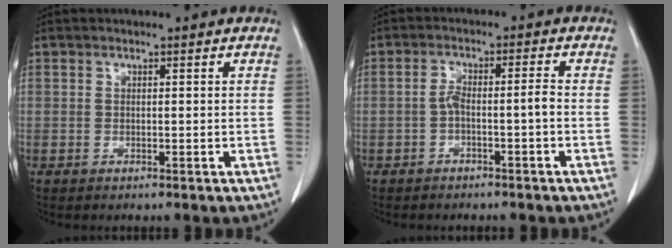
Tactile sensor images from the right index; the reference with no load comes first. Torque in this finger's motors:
{"motor_torque": [0.35, -0.13, 0.00, 0.05]}